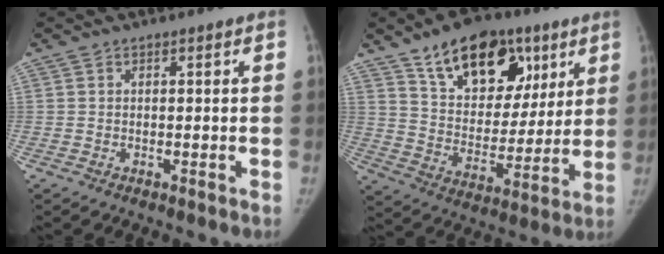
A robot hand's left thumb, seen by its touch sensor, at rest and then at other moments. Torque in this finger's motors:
{"motor_torque": [0.57, 0.62, 0.67, -0.19, 0.11]}